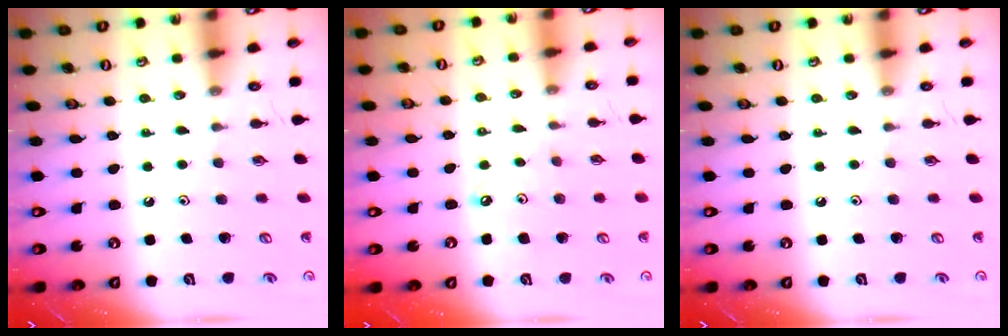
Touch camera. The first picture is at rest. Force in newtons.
{"total": 5.4, "press": 5.4, "slide": 0.5}
{"total": 0.0}